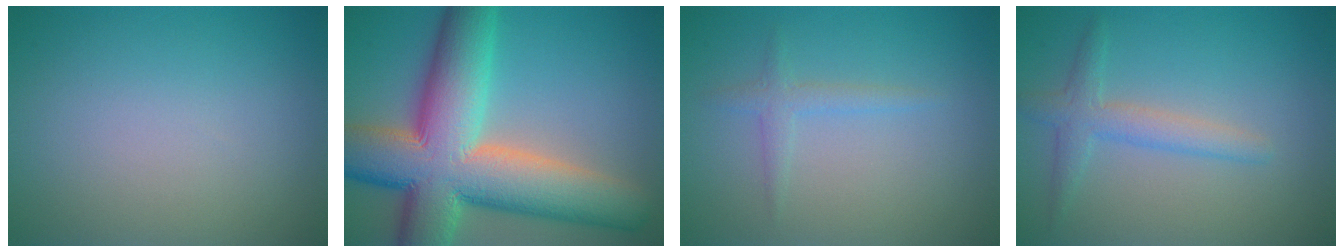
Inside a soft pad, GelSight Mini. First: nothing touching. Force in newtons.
{"total": 14.9, "press": 14.8, "slide": 0.9}
{"total": 1.5, "press": 1.4, "slide": 0.2}
{"total": 2.3, "press": 2.3, "slide": 0.0}